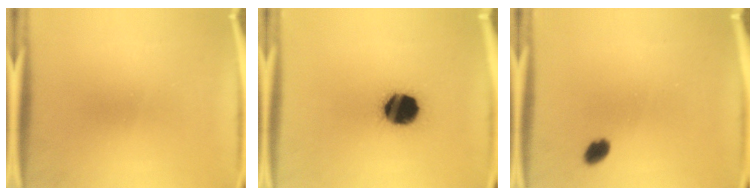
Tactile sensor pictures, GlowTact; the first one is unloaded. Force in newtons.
{"total": 14.2}
{"total": 2.8}